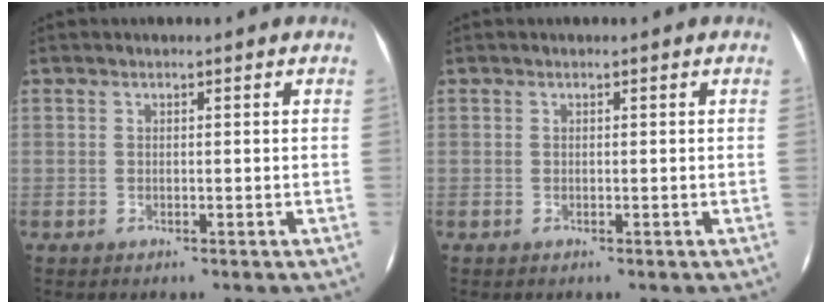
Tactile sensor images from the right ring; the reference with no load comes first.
{"total": 0.0}